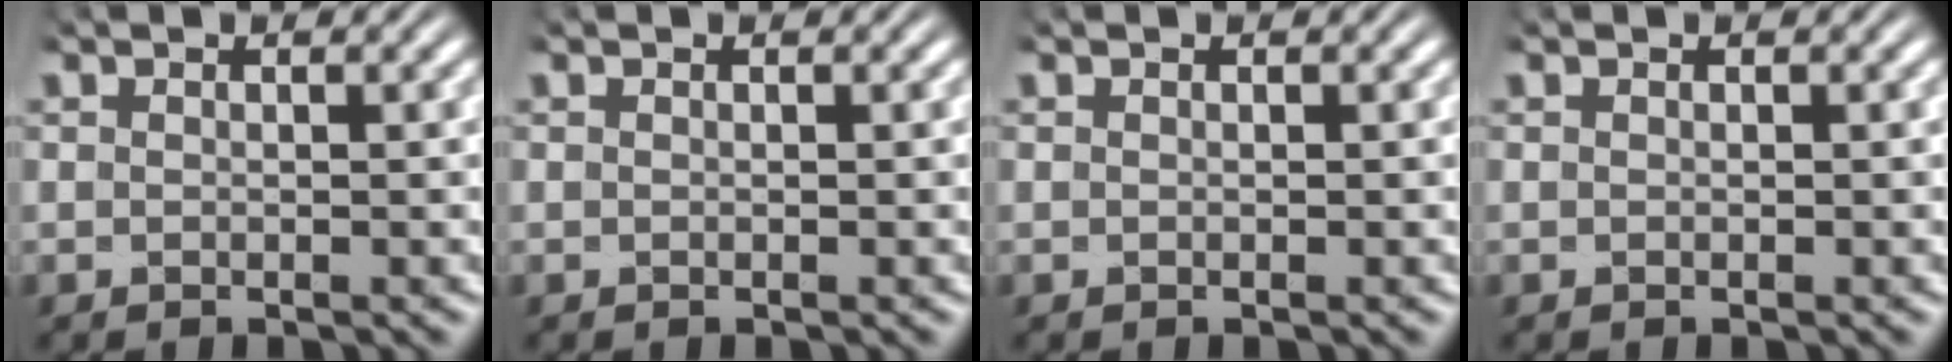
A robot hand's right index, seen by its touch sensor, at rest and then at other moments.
{"total": 0.0}
{"total": 0.0}
{"total": 0.0}